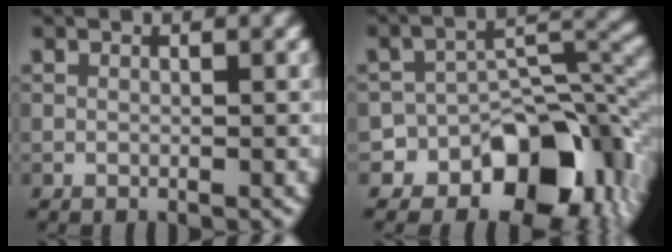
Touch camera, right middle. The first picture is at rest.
{"total": 11.4, "force": [-6.6, 7.2, 6.0], "torque": [-0.067, 0.003, -0.108]}